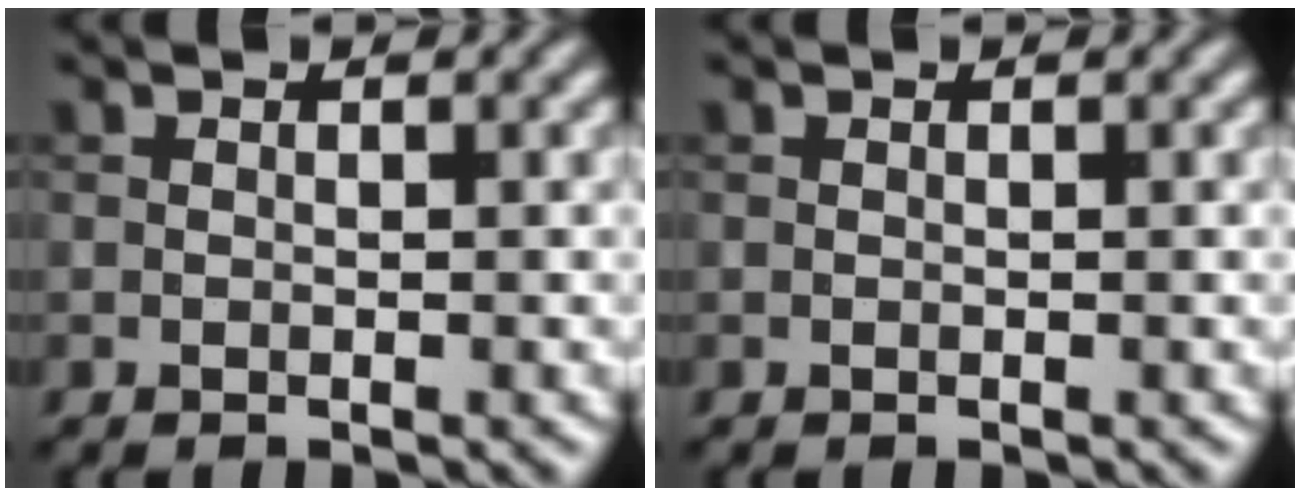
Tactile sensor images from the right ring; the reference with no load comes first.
{"total": 0.0}